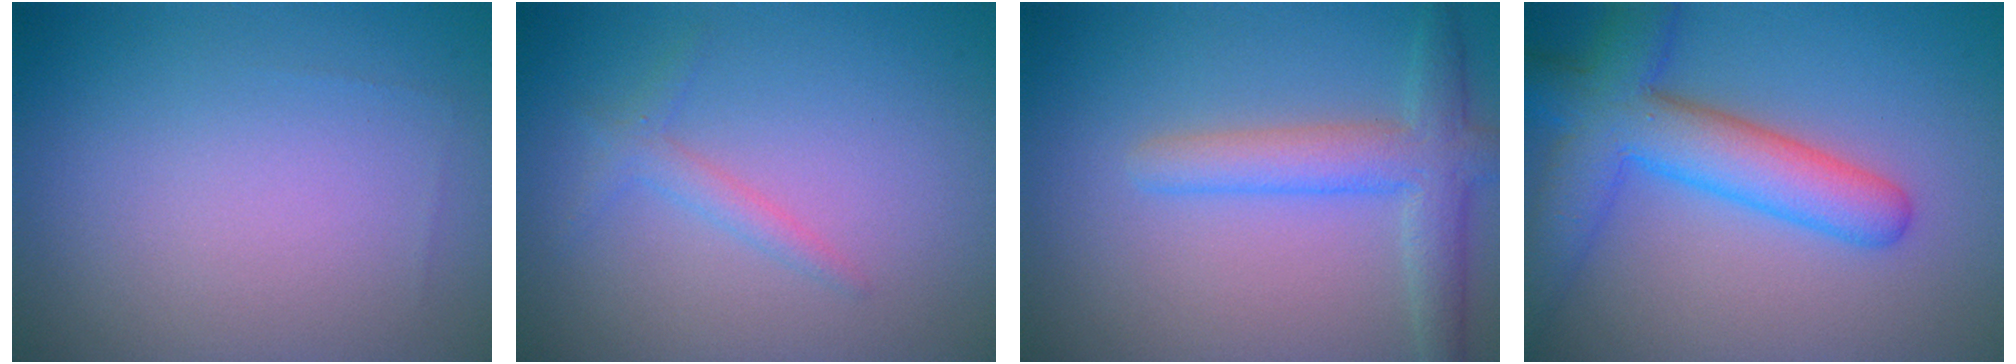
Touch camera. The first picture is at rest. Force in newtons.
{"total": 1.5, "press": 1.5, "slide": 0.1}
{"total": 3.8, "press": 3.8, "slide": 0.2}
{"total": 7.4, "press": 7.4, "slide": 0.3}